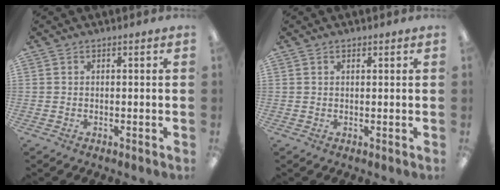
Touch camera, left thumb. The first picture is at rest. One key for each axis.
{"total": 0.8, "fx": 0.5, "fy": 0.4, "fz": 0.4, "tx": -0.009, "ty": 0.001, "tz": 0.010}